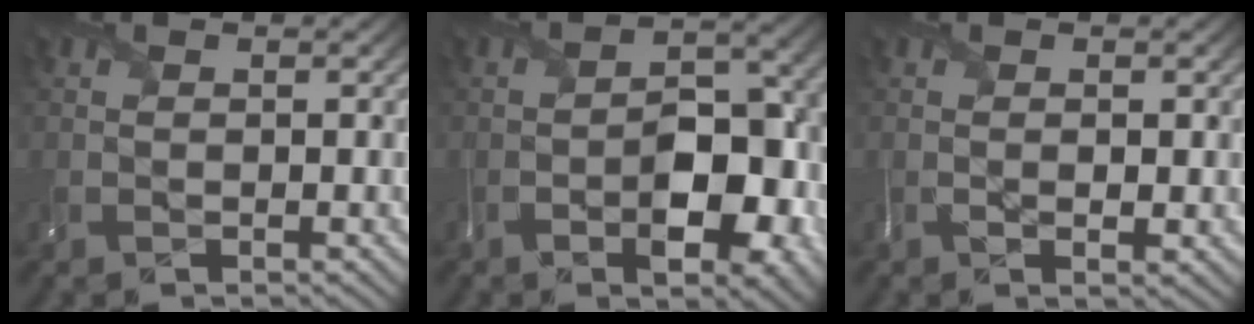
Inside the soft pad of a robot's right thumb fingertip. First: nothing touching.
{"total": 9.4, "force": [-3.3, 5.0, 7.2], "torque": [-0.104, -0.006, -0.055]}
{"total": 1.6, "force": [-0.2, 0.7, 1.5], "torque": [-0.030, -0.007, -0.003]}